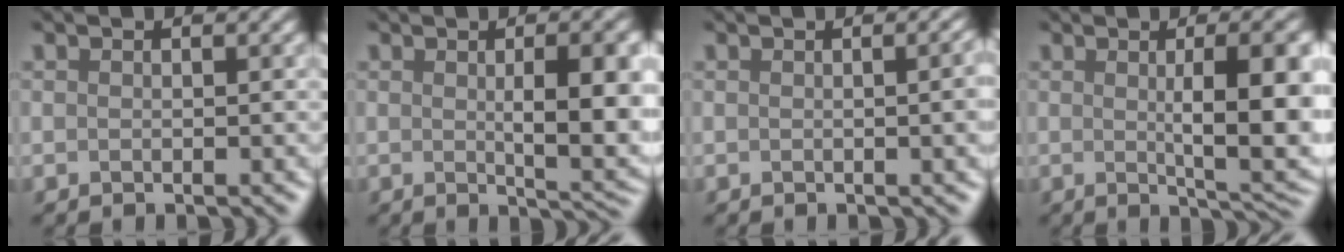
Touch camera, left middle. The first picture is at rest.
{"total": 6.7, "force": [0.0, 1.3, 6.6], "torque": [-0.097, 0.001, 0.018]}
{"total": 4.9, "force": [0.0, 2.3, 4.3], "torque": [-0.019, 0.026, -0.017]}
{"total": 8.4, "force": [0.1, 1.7, 8.2], "torque": [-0.111, 0.001, 0.019]}